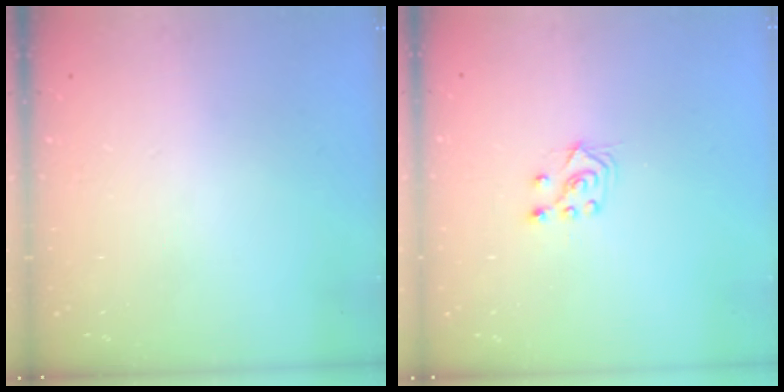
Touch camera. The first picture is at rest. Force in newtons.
{"total": 5.7, "press": 5.7, "slide": 0.8}